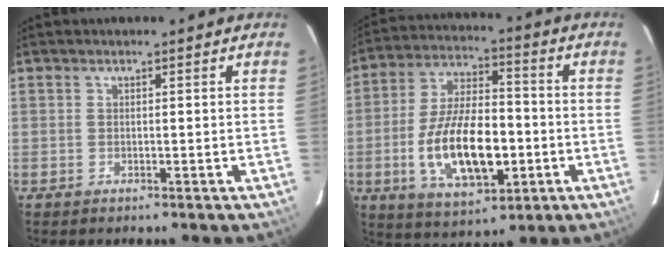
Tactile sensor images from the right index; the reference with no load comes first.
{"total": 17.4, "force": [-4.1, 7.9, 14.9], "torque": [-0.293, 0.001, -0.060]}